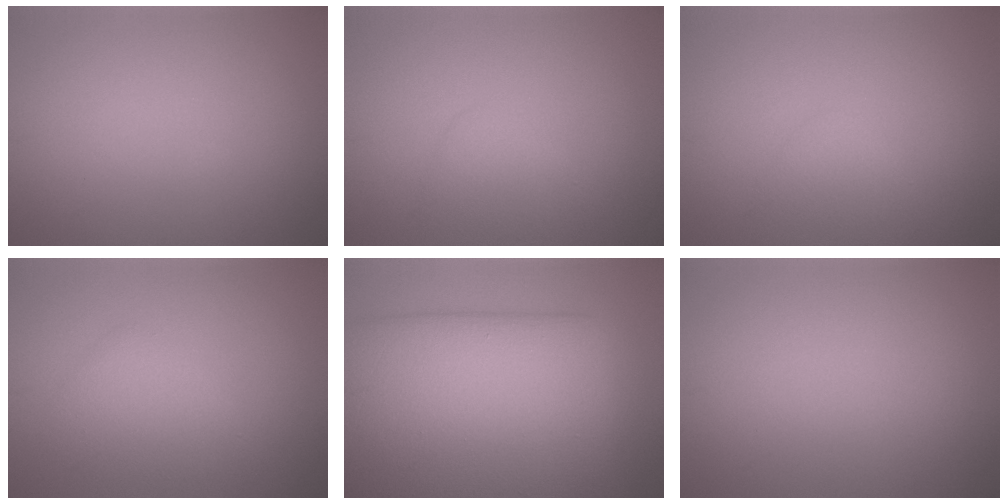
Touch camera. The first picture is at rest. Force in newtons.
{"total": 1.8, "press": 1.8, "slide": 0.1}
{"total": 1.4, "press": 1.4, "slide": 0.1}
{"total": 2.7, "press": 2.7, "slide": 0.0}
{"total": 17.4, "press": 17.4, "slide": 0.8}
{"total": 0.0}